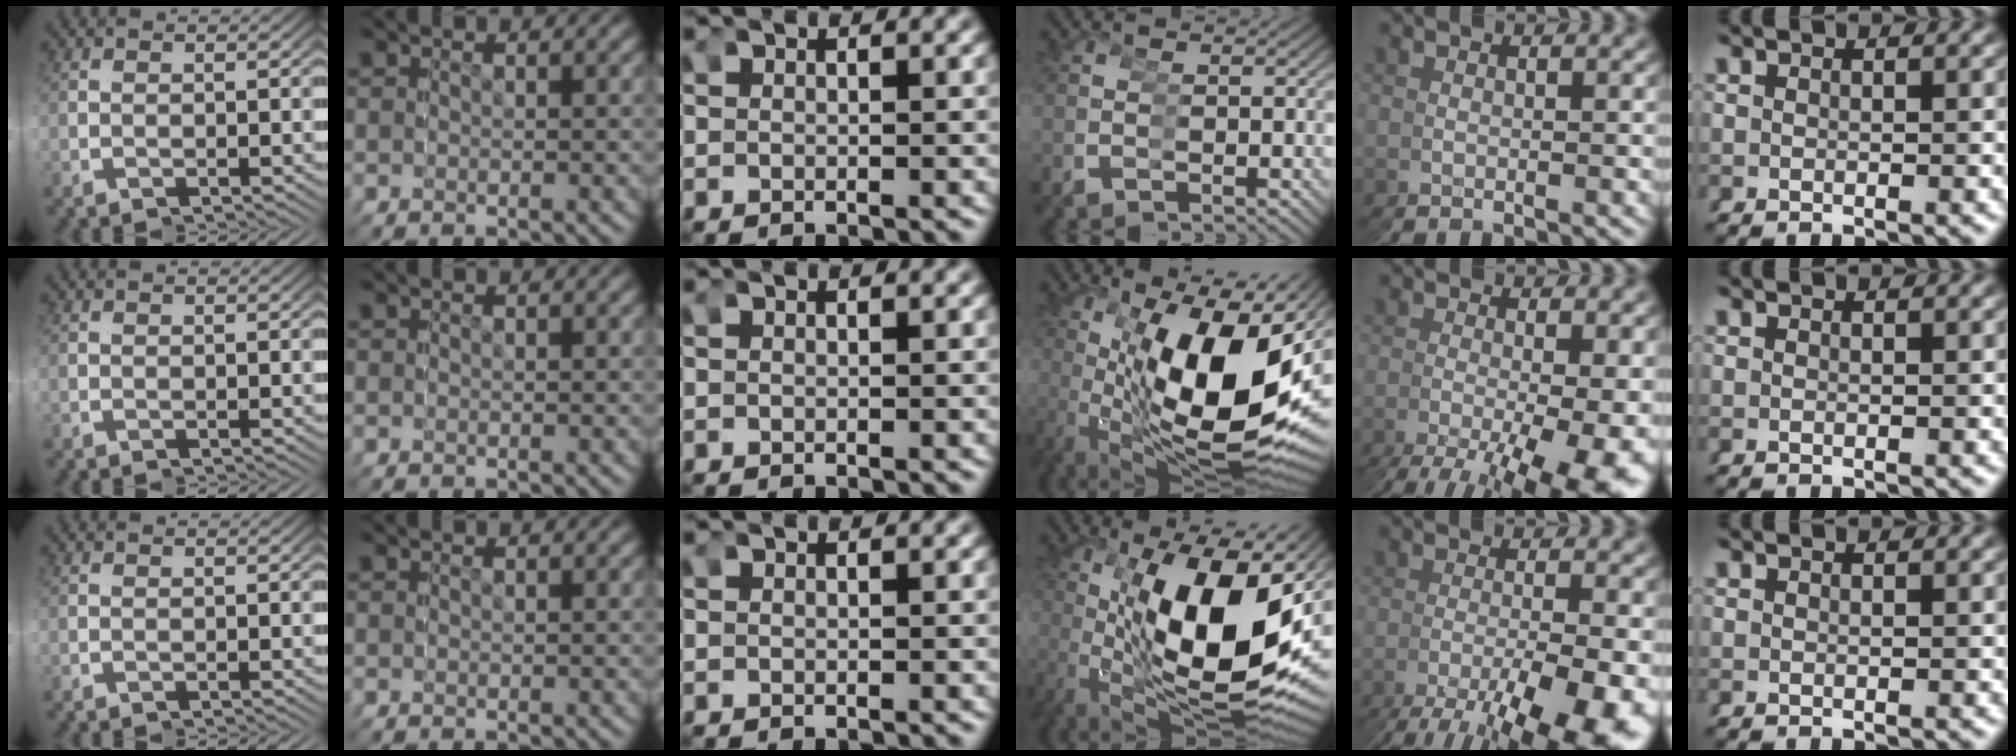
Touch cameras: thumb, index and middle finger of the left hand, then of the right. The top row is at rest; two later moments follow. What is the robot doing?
{"motion": "grasp_and_lifting", "object": "glue stick"}